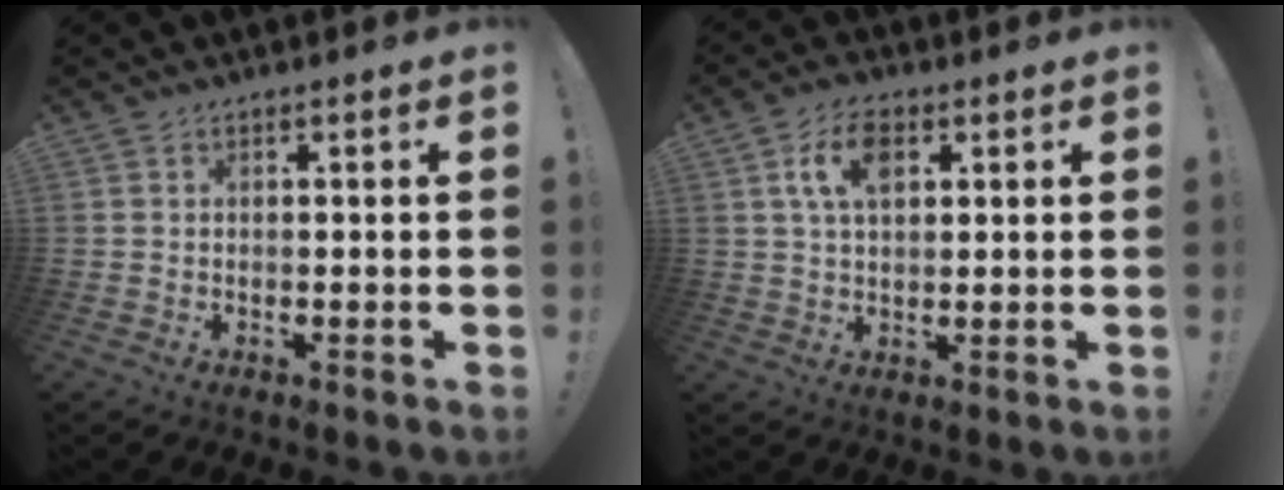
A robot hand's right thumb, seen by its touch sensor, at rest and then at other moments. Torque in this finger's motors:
{"motor_torque": [-0.16, 0.26, 0.05, 0.05, 0.00]}